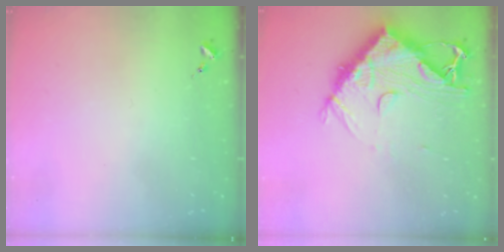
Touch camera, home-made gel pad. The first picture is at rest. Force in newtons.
{"total": 13.2, "press": 13.1, "slide": 1.4}